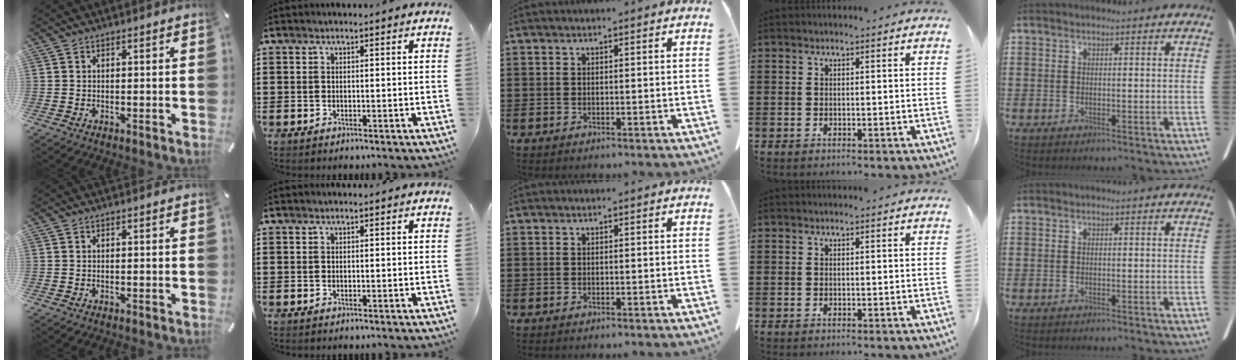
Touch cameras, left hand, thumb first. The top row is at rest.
{}